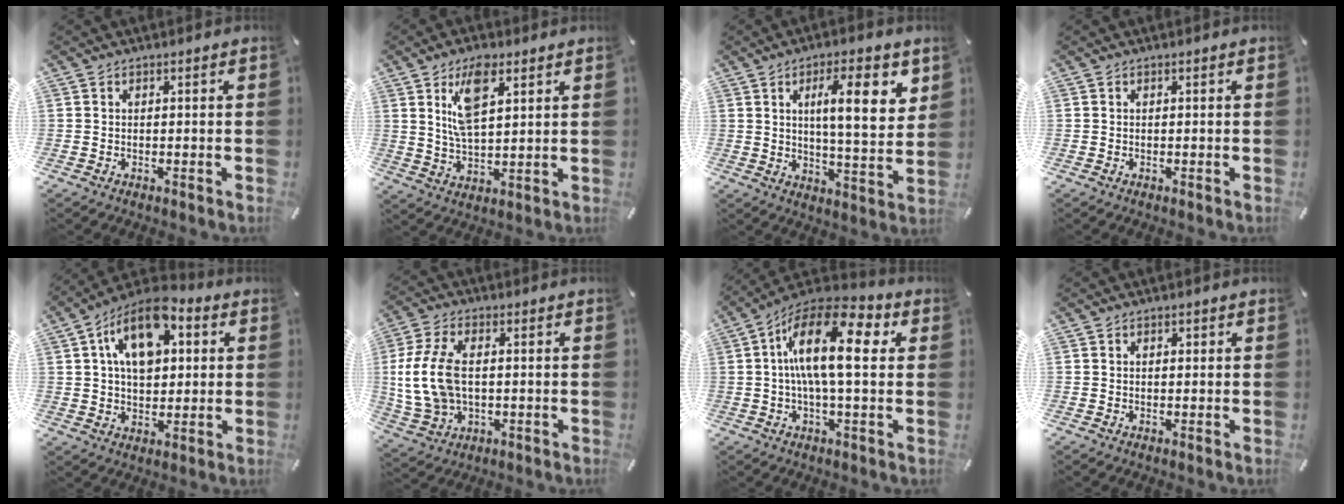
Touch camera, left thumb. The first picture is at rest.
{"total": 10.3, "force": [5.0, 4.6, 7.8], "torque": [-0.153, -0.002, 0.086]}
{"total": 13.3, "force": [5.1, 3.9, 11.6], "torque": [-0.180, -0.012, 0.079]}
{"total": 0.0}
{"total": 13.5, "force": [4.8, 8.8, 9.1], "torque": [-0.158, -0.011, 0.085]}
{"total": 11.5, "force": [0.2, 7.6, 8.6], "torque": [-0.200, 0.005, 0.006]}
{"total": 17.0, "force": [3.7, 6.5, 15.3], "torque": [-0.282, -0.014, 0.053]}
{"total": 0.8, "force": [0.2, 0.6, 0.4], "torque": [-0.007, 0.004, 0.003]}